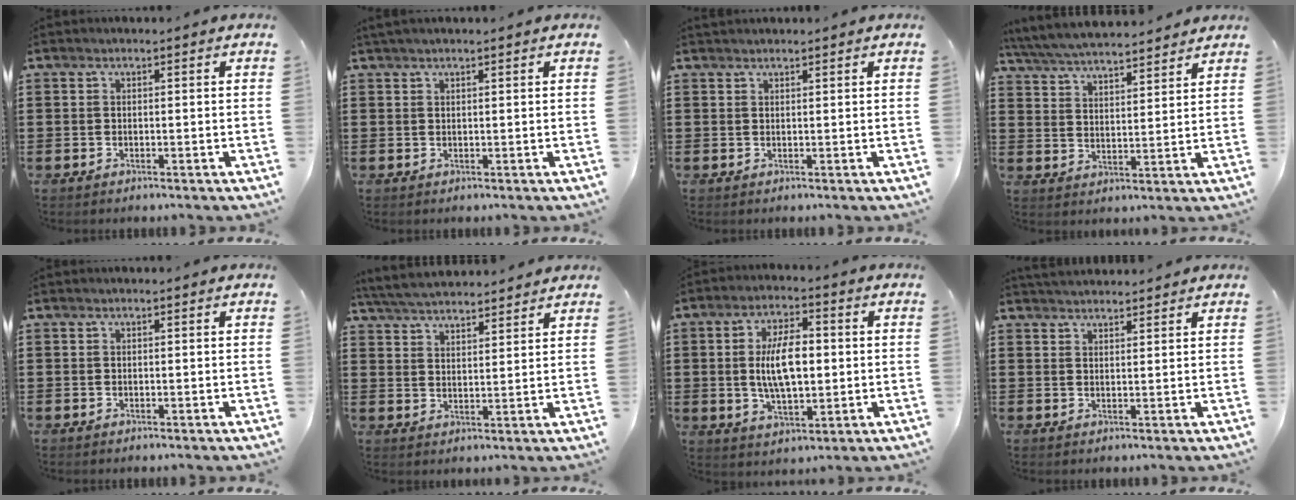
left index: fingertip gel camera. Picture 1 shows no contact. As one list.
[{"total": 1.0, "force": [0.8, 0.0, 0.6], "torque": [-0.014, 0.001, 0.015]}, {"total": 0.8, "force": [0.8, 0.1, 0.0], "torque": [-0.003, -0.001, 0.016]}, {"total": 5.7, "force": [5.5, 0.1, 1.2], "torque": [-0.047, -0.029, 0.097]}, {"total": 0.0}, {"total": 4.9, "force": [4.8, 0.4, 1.0], "torque": [-0.038, -0.019, 0.087]}, {"total": 9.4, "force": [0.4, 4.2, 8.4], "torque": [-0.162, 0.006, 0.001]}, {"total": 2.4, "force": [2.4, 0.2, 0.1], "torque": [-0.007, -0.002, 0.047]}]